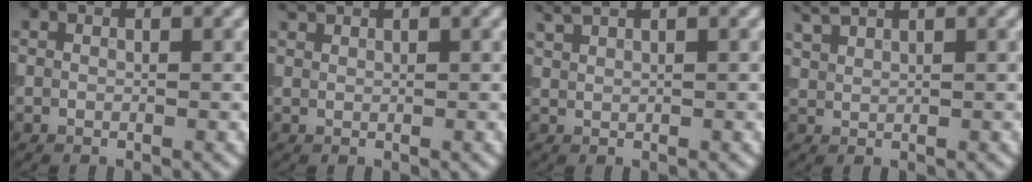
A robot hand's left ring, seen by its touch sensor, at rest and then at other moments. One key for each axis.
{"total": 0.7, "fx": 0.7, "fy": 0.1, "fz": 0.1, "tx": -0.002, "ty": 0.001, "tz": 0.016}
{"total": 1.7, "fx": 1.5, "fy": 0.3, "fz": 0.7, "tx": -0.015, "ty": 0.004, "tz": 0.034}
{"total": 1.9, "fx": 1.8, "fy": 0.2, "fz": 0.7, "tx": -0.016, "ty": 0.007, "tz": 0.044}